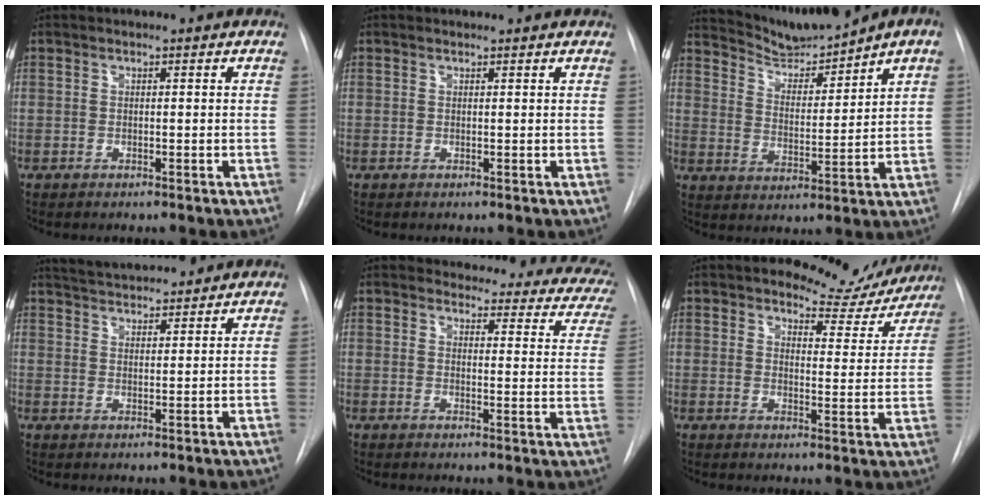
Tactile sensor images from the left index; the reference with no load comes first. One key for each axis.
{"total": 0.8, "fx": 0.8, "fy": 0.0, "fz": -0.1, "tx": -0.006, "ty": 0.006, "tz": 0.012}
{"total": 8.5, "fx": 8.0, "fy": -0.4, "fz": 2.8, "tx": -0.048, "ty": -0.006, "tz": 0.148}
{"total": 9.2, "fx": 8.7, "fy": 1.3, "fz": 2.7, "tx": -0.048, "ty": 0.020, "tz": 0.135}
{"total": 18.6, "fx": 17.4, "fy": 5.1, "fz": 4.5, "tx": -0.020, "ty": -0.073, "tz": 0.165}
{"total": 9.9, "fx": 9.0, "fy": 3.7, "fz": 1.7, "tx": -0.005, "ty": -0.023, "tz": 0.099}